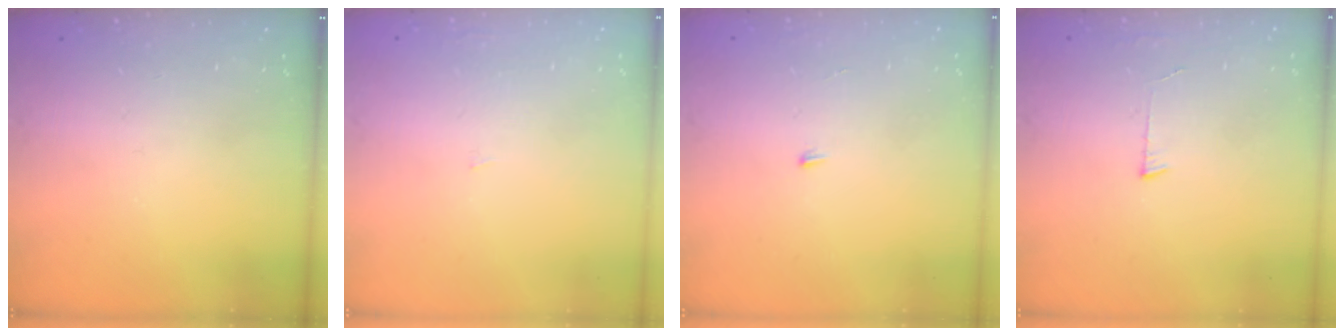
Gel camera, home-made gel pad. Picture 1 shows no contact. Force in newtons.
{"total": 0.9, "press": 0.9, "slide": 0.0}
{"total": 3.3, "press": 3.3, "slide": 0.2}
{"total": 3.0, "press": 3.0, "slide": 0.3}